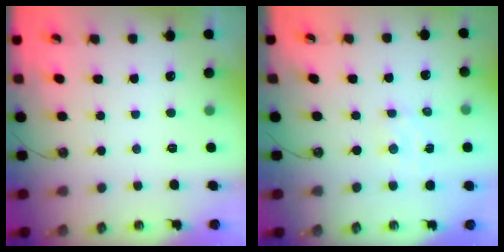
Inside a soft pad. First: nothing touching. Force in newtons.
{"total": 3.5, "press": 3.4, "slide": 0.3}